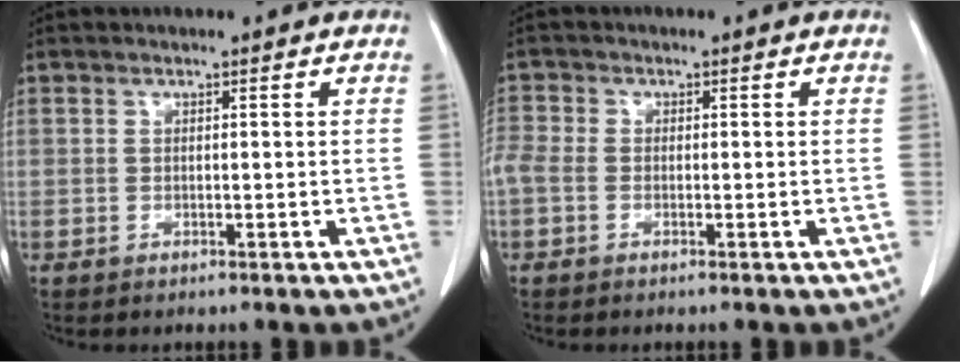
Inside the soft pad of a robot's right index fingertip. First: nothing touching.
{"total": 2.8, "force": [-0.6, 1.9, 1.9], "torque": [-0.064, 0.014, -0.014]}